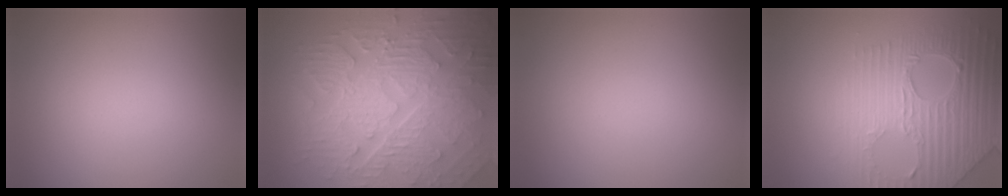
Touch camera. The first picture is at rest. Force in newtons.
{"total": 10.6, "press": 7.0, "slide": 8.0}
{"total": 0.0}
{"total": 5.4, "press": 4.8, "slide": 2.4}